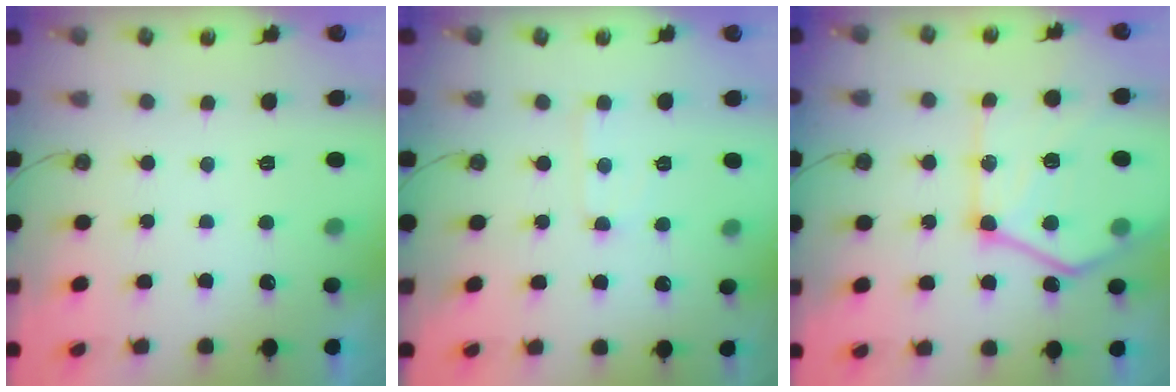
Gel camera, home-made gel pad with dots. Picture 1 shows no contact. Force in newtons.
{"total": 5.2, "press": 5.1, "slide": 0.7}
{"total": 22.1, "press": 21.9, "slide": 2.3}